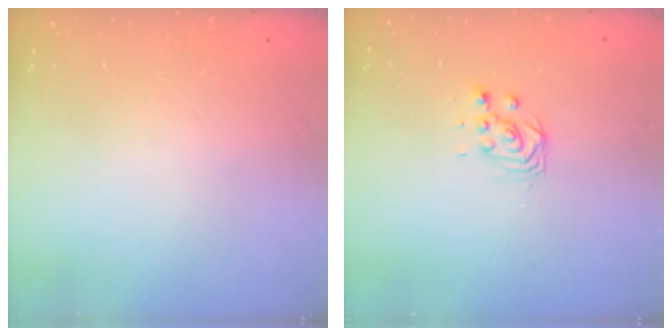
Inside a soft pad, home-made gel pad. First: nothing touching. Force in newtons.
{"total": 4.6, "press": 4.5, "slide": 0.2}